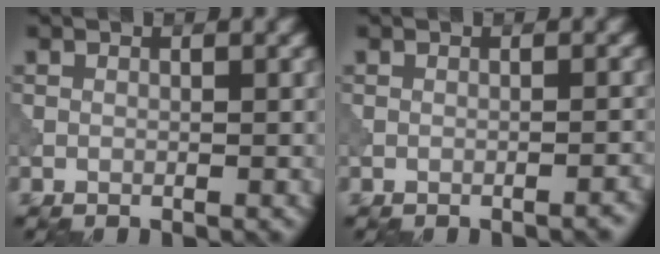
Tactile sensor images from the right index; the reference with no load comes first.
{"total": 1.2, "force": [-0.9, 0.3, 0.8], "torque": [-0.004, 0.004, -0.015]}